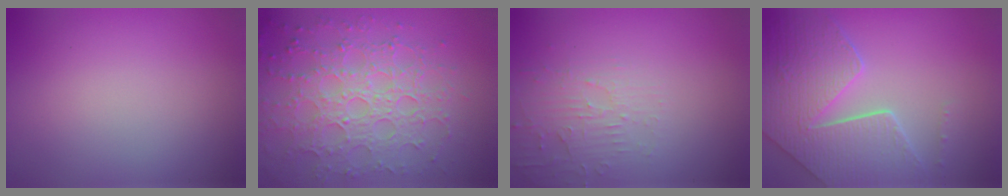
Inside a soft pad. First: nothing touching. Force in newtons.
{"total": 8.0, "press": 5.7, "slide": 5.6}
{"total": 2.8, "press": 2.7, "slide": 0.6}
{"total": 8.5, "press": 6.1, "slide": 5.9}